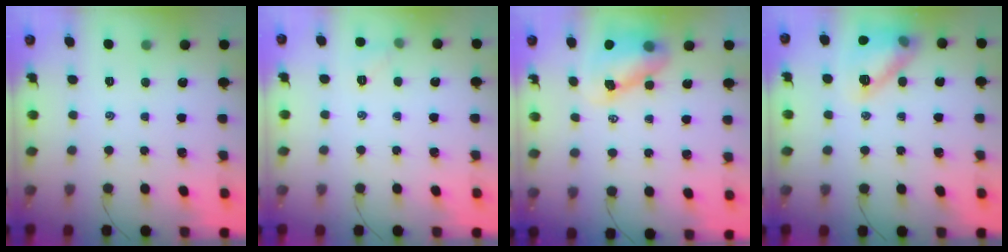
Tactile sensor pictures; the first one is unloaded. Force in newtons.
{"total": 5.0, "press": 4.7, "slide": 1.5}
{"total": 8.4, "press": 8.2, "slide": 1.9}
{"total": 14.2, "press": 14.1, "slide": 1.3}